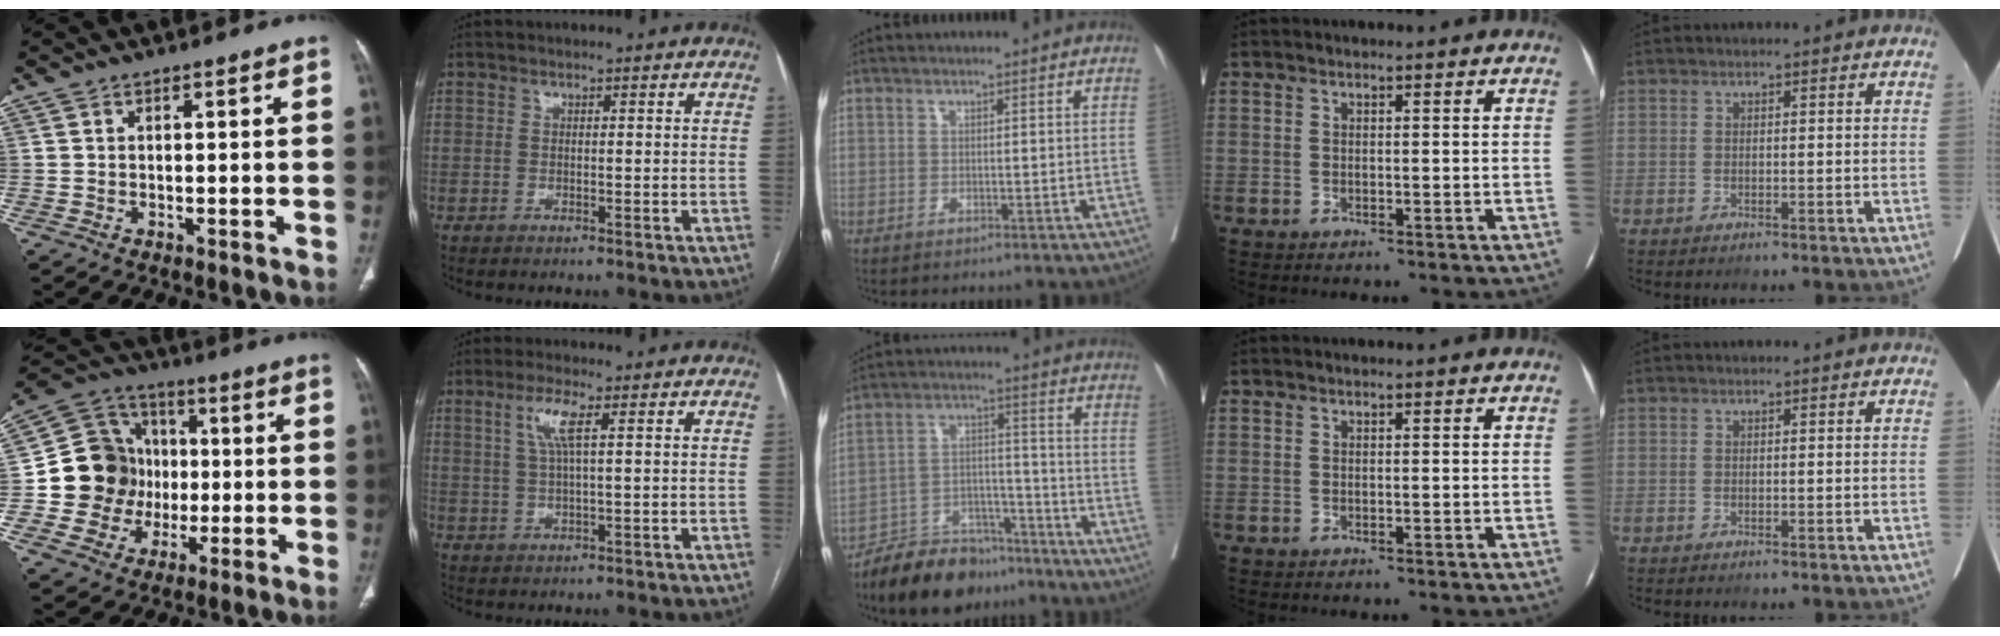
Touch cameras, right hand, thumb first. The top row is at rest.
{"thumb": {"total": 15.1, "force": [-0.1, 14.2, 5.0], "torque": [-0.045, 0.029, 0.002]}, "index": {"total": 4.5, "force": [1.5, 0.4, 4.2], "torque": [-0.092, 0.005, 0.034]}, "middle": {"total": 11.3, "force": [-10.1, 4.3, 3.0], "torque": [-0.042, 0.024, -0.173]}}